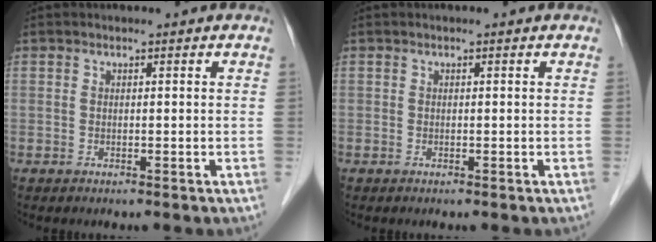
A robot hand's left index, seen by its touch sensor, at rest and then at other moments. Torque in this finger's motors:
{"motor_torque": [0.01, 0.01, -0.03, -0.01]}